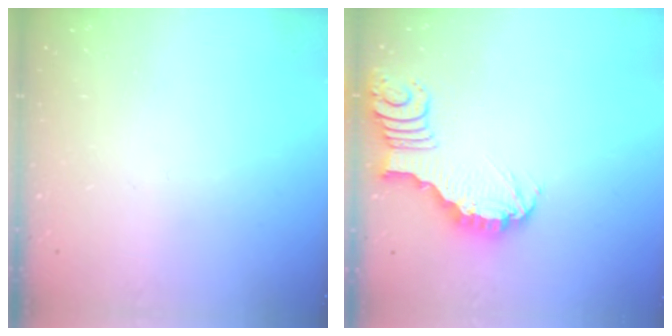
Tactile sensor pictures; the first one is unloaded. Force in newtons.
{"total": 3.7, "press": 3.6, "slide": 0.4}